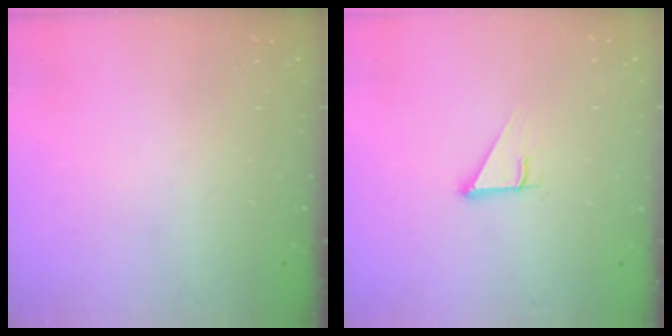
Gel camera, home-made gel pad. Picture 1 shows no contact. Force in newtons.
{"total": 2.8, "press": 2.8, "slide": 0.0}